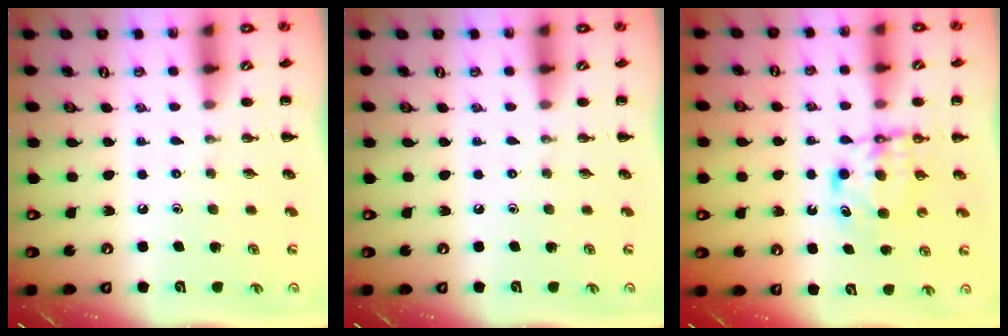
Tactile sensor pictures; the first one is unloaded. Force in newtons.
{"total": 0.0}
{"total": 6.8, "press": 6.7, "slide": 0.8}